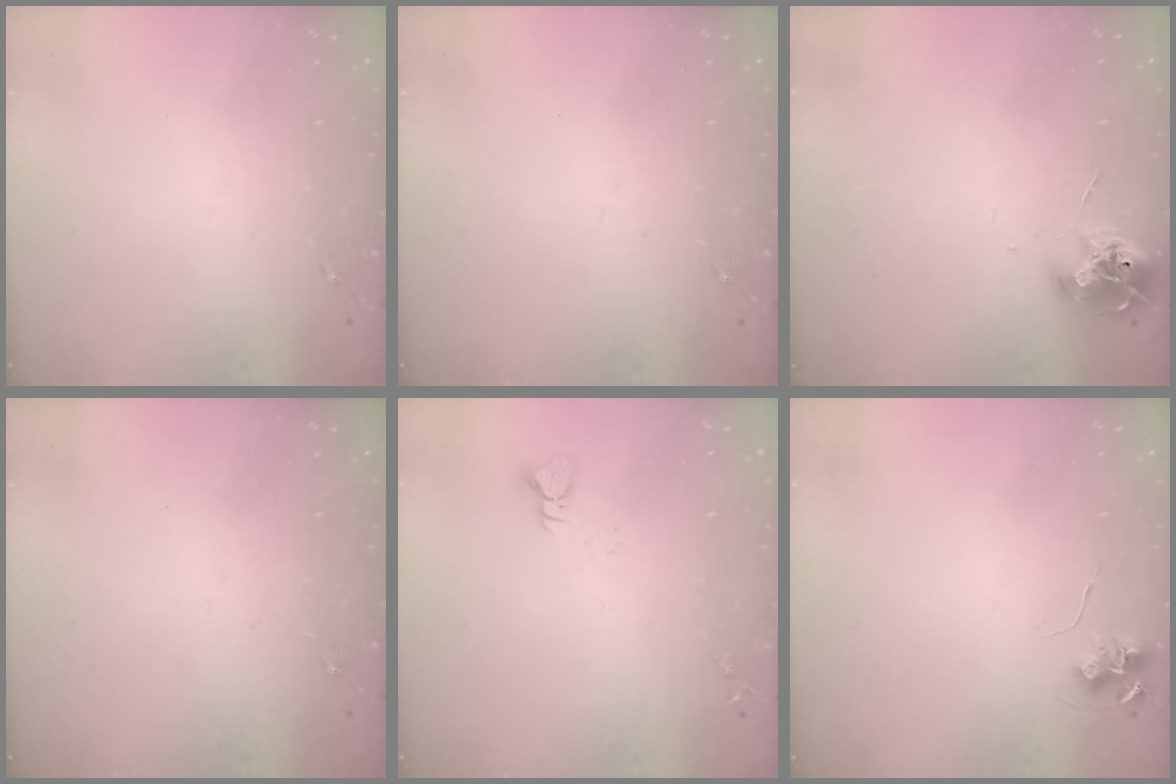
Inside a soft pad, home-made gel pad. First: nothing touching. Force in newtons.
{"total": 0.0}
{"total": 9.3, "press": 9.3, "slide": 1.0}
{"total": 0.0}
{"total": 3.0, "press": 3.0, "slide": 0.3}
{"total": 6.0, "press": 6.0, "slide": 0.4}